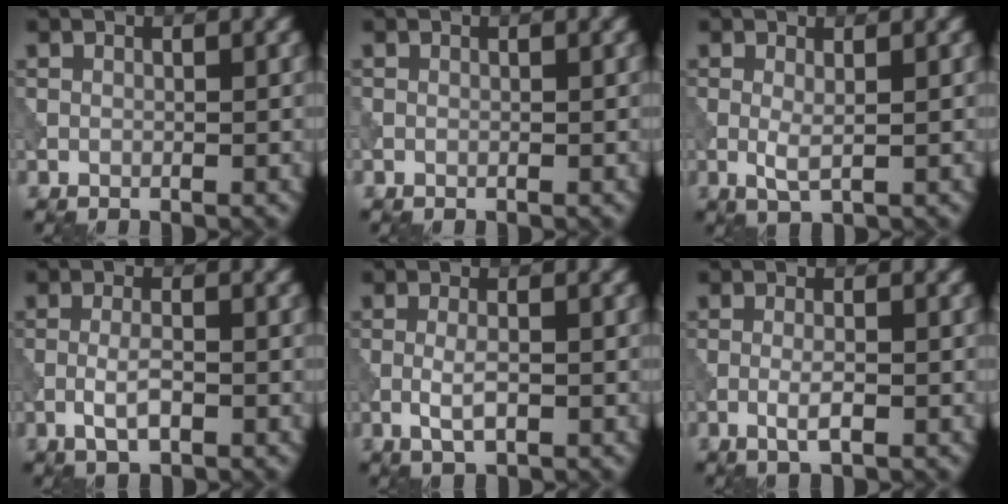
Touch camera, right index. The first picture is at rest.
{"total": 0.0}
{"total": 1.6, "force": [0.1, 0.3, 1.6], "torque": [-0.034, -0.002, 0.001]}
{"total": 2.4, "force": [-0.9, 0.7, 2.2], "torque": [-0.044, 0.002, -0.020]}
{"total": 2.2, "force": [-0.6, 0.6, 2.0], "torque": [-0.042, -0.001, -0.013]}
{"total": 2.0, "force": [-0.7, 0.4, 1.9], "torque": [-0.038, 0.001, -0.017]}